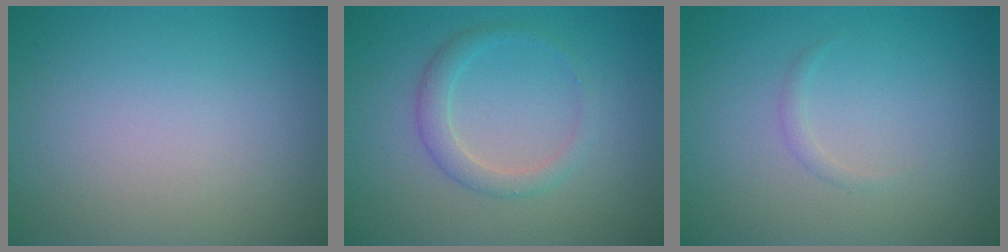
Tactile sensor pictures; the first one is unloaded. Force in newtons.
{"total": 1.5, "press": 1.5, "slide": 0.0}
{"total": 0.6, "press": 0.6, "slide": 0.0}